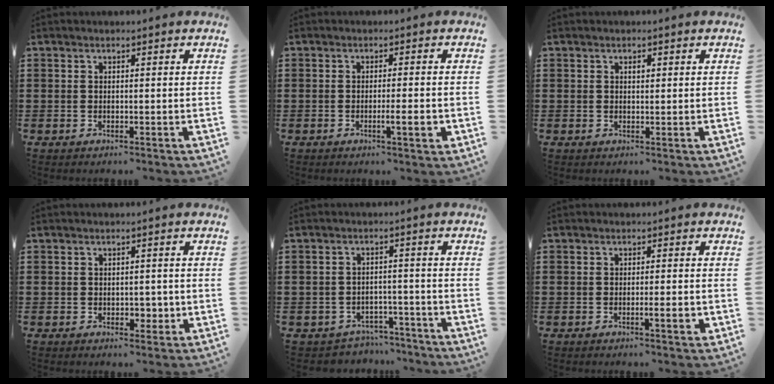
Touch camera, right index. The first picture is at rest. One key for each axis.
{"total": 3.8, "fx": -1.3, "fy": 0.2, "fz": 3.6, "tx": -0.058, "ty": -0.008, "tz": -0.021}
{"total": 0.8, "fx": 0.3, "fy": 0.4, "fz": 0.6, "tx": -0.013, "ty": 0.003, "tz": 0.005}
{"total": 2.8, "fx": -0.5, "fy": 1.6, "fz": 2.3, "tx": -0.042, "ty": 0.001, "tz": -0.010}
{"total": 3.0, "fx": -2.9, "fy": 0.8, "fz": 0.0, "tx": -0.008, "ty": 0.003, "tz": -0.061}
{"total": 3.0, "fx": -1.0, "fy": 0.2, "fz": 2.8, "tx": -0.045, "ty": -0.006, "tz": -0.016}